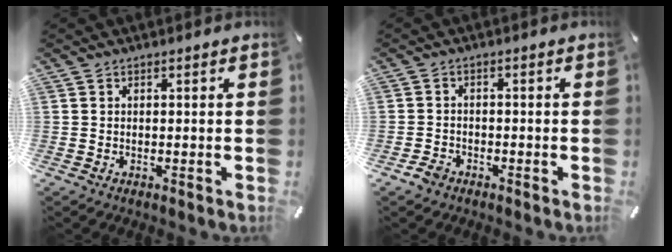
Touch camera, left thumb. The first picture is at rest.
{"total": 2.6, "force": [-2.0, 1.5, 0.7], "torque": [-0.011, 0.012, -0.039]}